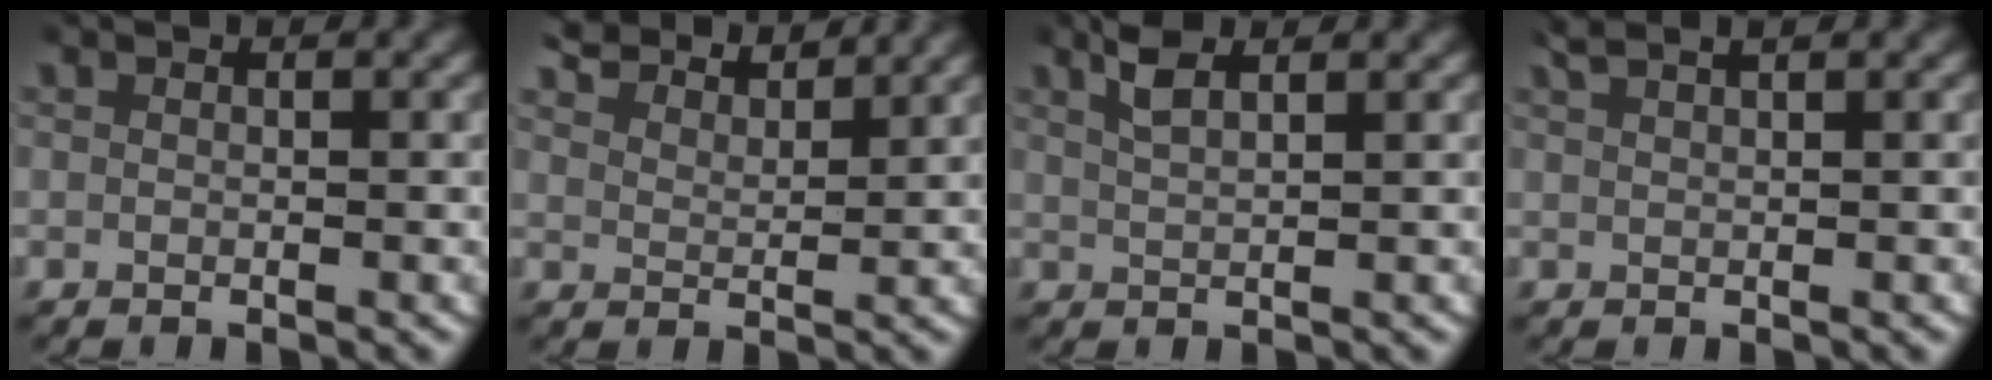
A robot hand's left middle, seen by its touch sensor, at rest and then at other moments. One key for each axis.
{"total": 4.7, "fx": 4.4, "fy": 0.9, "fz": 1.5, "tx": -0.031, "ty": 0.003, "tz": 0.075}
{"total": 2.4, "fx": 1.8, "fy": 0.4, "fz": 1.5, "tx": -0.036, "ty": 0.002, "tz": 0.032}
{"total": 2.5, "fx": 2.1, "fy": 0.5, "fz": 1.3, "tx": -0.030, "ty": 0.008, "tz": 0.035}